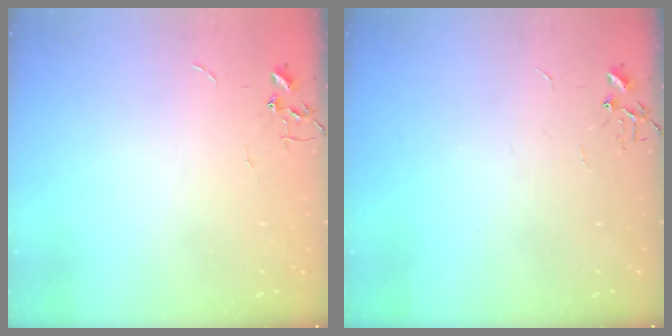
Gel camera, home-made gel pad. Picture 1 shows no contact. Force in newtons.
{"total": 0.0}